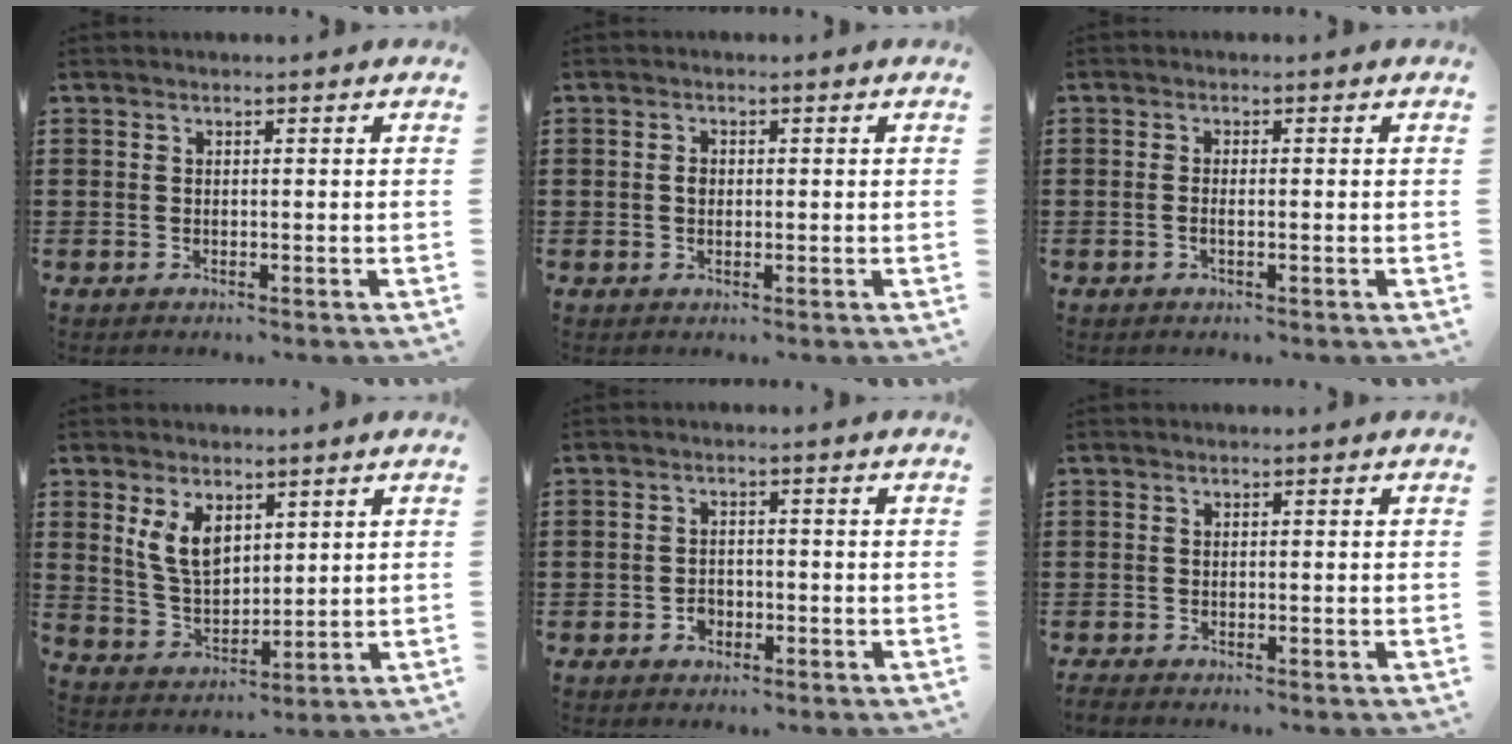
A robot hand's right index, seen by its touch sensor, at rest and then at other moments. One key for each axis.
{"total": 1.3, "fx": 0.0, "fy": 1.0, "fz": 0.9, "tx": -0.018, "ty": 0.005, "tz": -0.002}
{"total": 0.9, "fx": -0.4, "fy": 0.2, "fz": 0.8, "tx": -0.015, "ty": -0.003, "tz": -0.007}
{"total": 6.9, "fx": 3.0, "fy": 4.0, "fz": 4.8, "tx": -0.113, "ty": 0.007, "tz": 0.054}
{"total": 2.0, "fx": -1.1, "fy": 1.4, "fz": 0.7, "tx": -0.018, "ty": 0.002, "tz": -0.024}
{"total": 0.7, "fx": -0.7, "fy": 0.1, "fz": 0.0, "tx": -0.002, "ty": 0.000, "tz": -0.014}